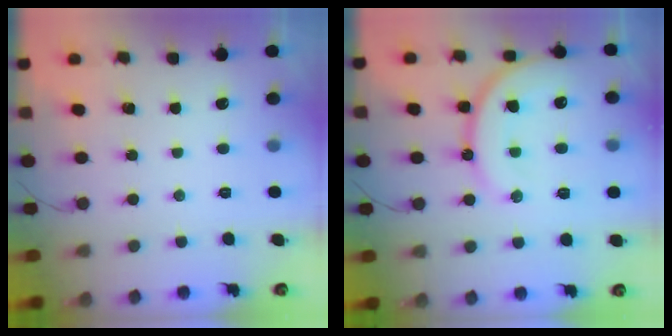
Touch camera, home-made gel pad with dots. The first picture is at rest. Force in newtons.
{"total": 15.7, "press": 15.6, "slide": 2.0}